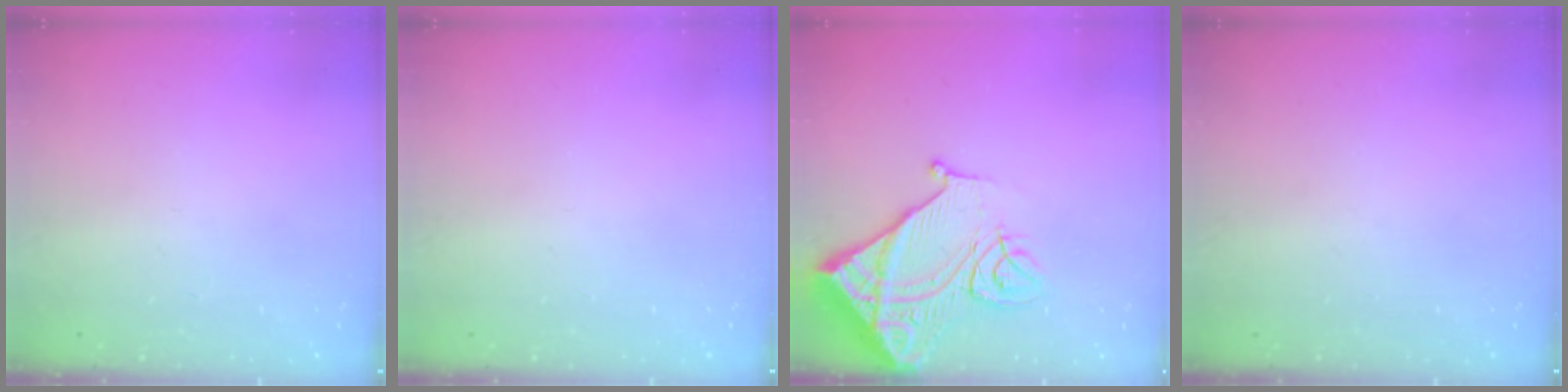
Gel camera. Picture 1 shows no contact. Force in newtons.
{"total": 0.0}
{"total": 16.9, "press": 16.8, "slide": 2.1}
{"total": 0.0}